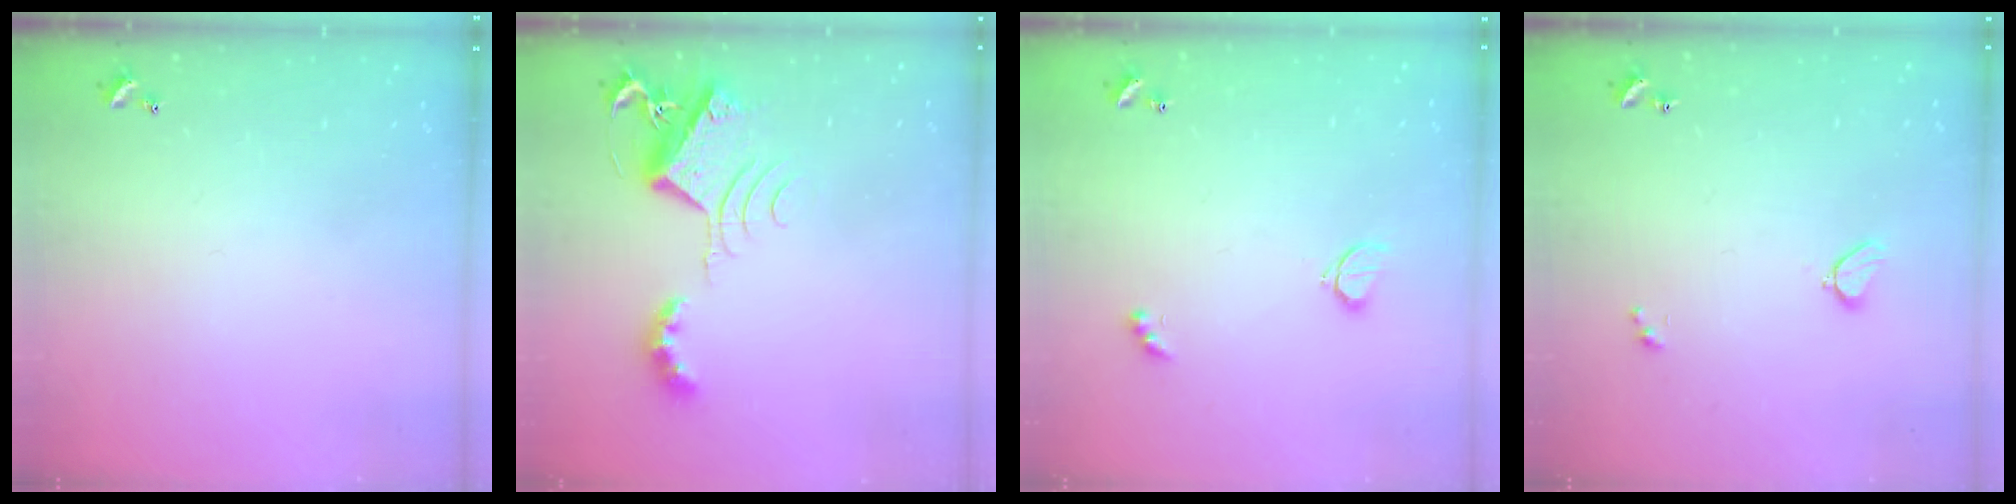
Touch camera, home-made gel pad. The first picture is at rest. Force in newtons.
{"total": 8.1, "press": 8.1, "slide": 0.1}
{"total": 2.6, "press": 2.6, "slide": 0.5}
{"total": 2.0, "press": 1.9, "slide": 0.6}